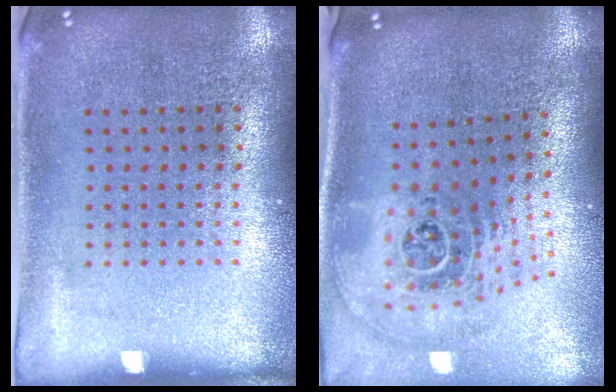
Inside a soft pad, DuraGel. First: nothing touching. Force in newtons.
{"total": 2.8, "press": 1.8, "slide": 2.1}